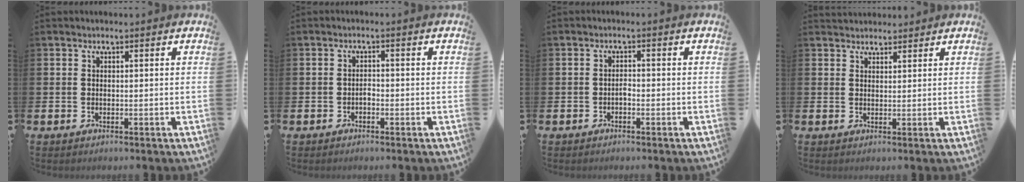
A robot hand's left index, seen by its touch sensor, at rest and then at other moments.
{"total": 1.1, "force": [-0.6, 0.7, 0.6], "torque": [-0.007, -0.001, -0.014]}
{"total": 1.0, "force": [-0.6, 0.5, 0.6], "torque": [-0.008, -0.003, -0.013]}
{"total": 2.3, "force": [2.1, 0.8, -0.1], "torque": [0.009, -0.008, 0.038]}